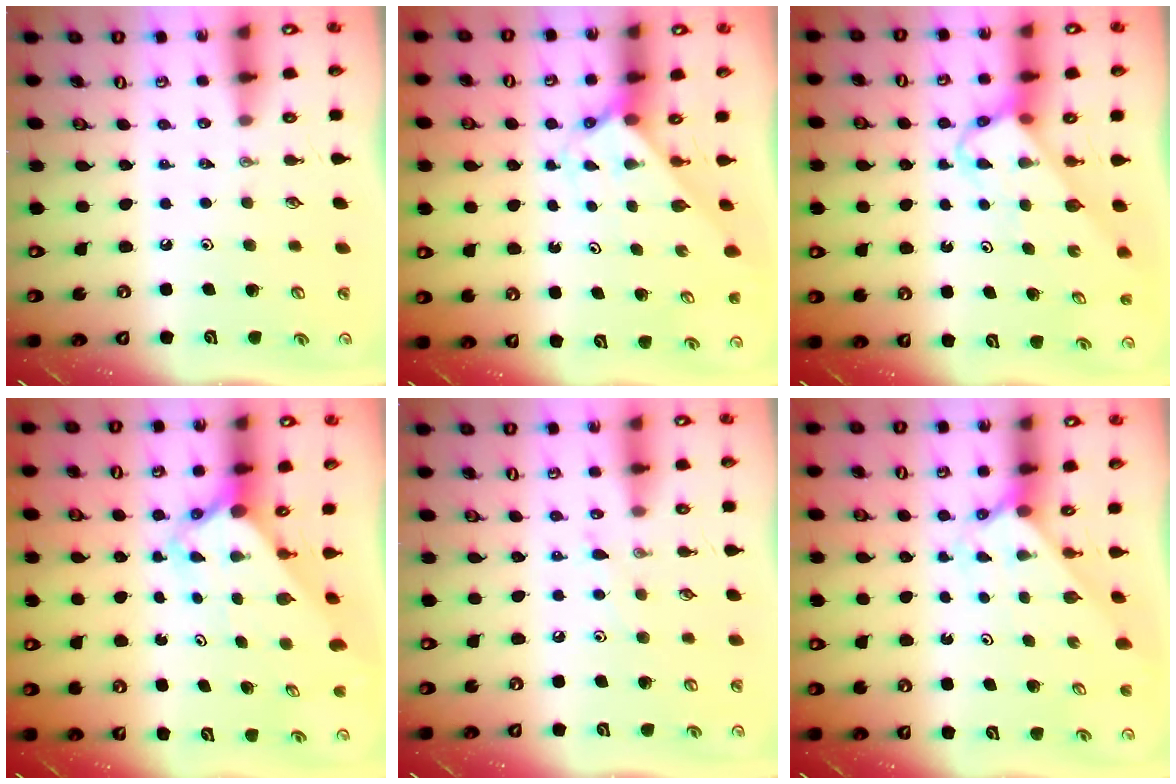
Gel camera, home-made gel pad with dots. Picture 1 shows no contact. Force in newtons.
{"total": 2.3, "press": 2.3, "slide": 0.2}
{"total": 3.8, "press": 3.8, "slide": 0.2}
{"total": 3.0, "press": 3.0, "slide": 0.1}
{"total": 6.8, "press": 6.8, "slide": 0.8}
{"total": 2.1, "press": 2.1, "slide": 0.2}